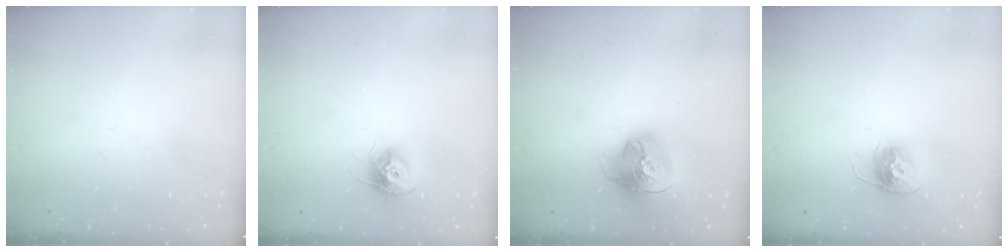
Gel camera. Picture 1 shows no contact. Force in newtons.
{"total": 9.5, "press": 9.5, "slide": 0.2}
{"total": 15.3, "press": 15.3, "slide": 1.5}
{"total": 11.4, "press": 11.4, "slide": 1.0}